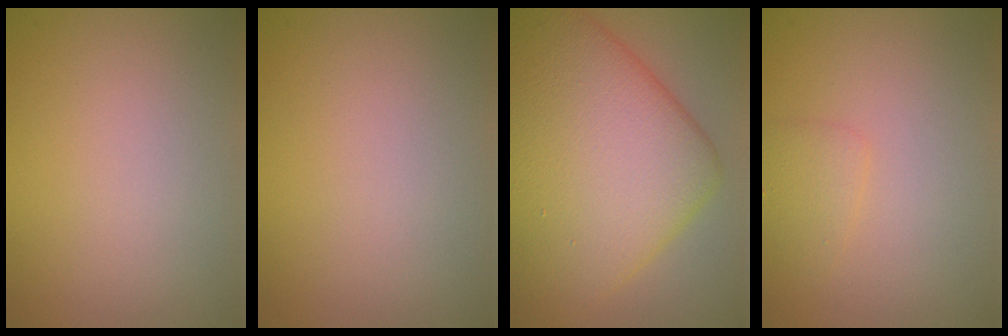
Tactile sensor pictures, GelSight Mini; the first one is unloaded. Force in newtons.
{"total": 0.0}
{"total": 14.8, "press": 14.8, "slide": 0.5}
{"total": 1.3, "press": 1.3, "slide": 0.0}